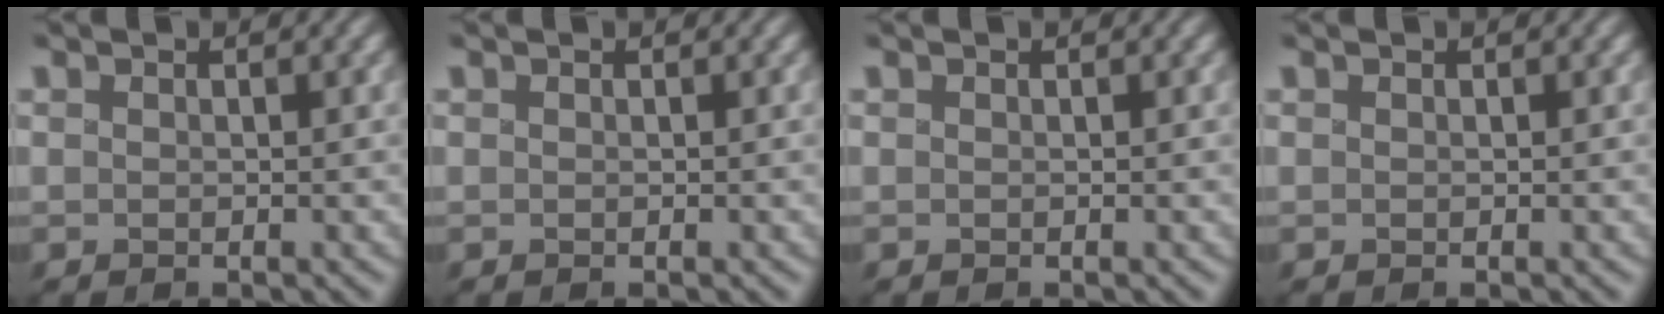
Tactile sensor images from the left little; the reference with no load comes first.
{"total": 0.0}
{"total": 0.0}
{"total": 0.0}